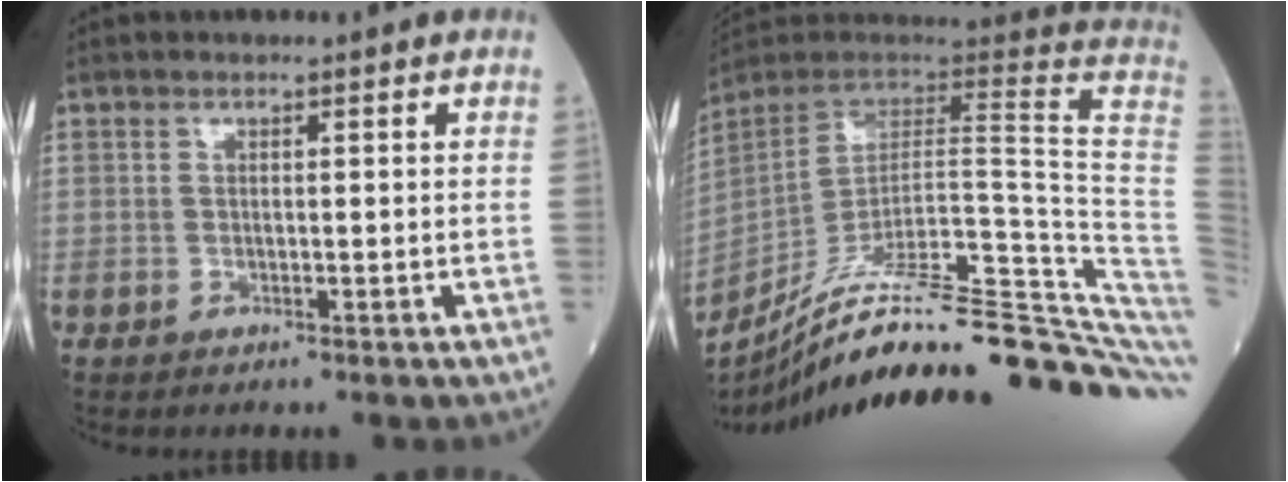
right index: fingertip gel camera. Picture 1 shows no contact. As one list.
[{"total": 36.8, "force": [-28.5, 1.3, 23.3], "torque": [-0.204, -0.044, -0.393]}]